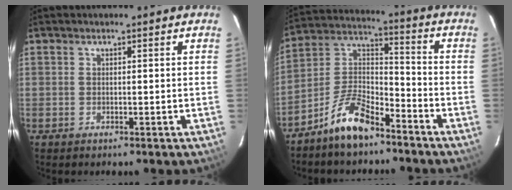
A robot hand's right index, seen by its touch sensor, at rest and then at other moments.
{"total": 11.3, "force": [-8.0, 4.2, 6.7], "torque": [-0.147, 0.034, -0.151]}